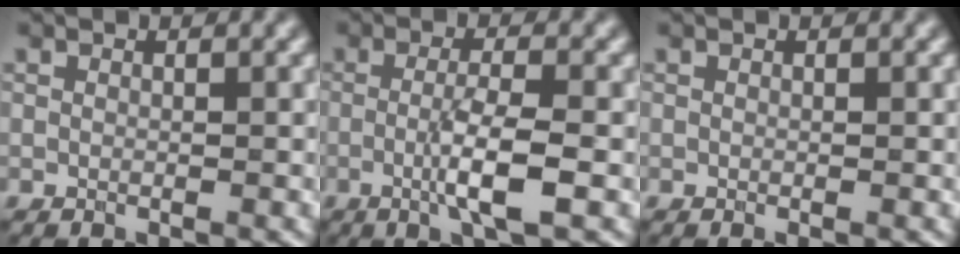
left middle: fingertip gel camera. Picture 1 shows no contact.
{"total": 4.2, "force": [-0.9, 0.6, 4.1], "torque": [-0.073, 0.001, -0.020]}
{"total": 0.0}